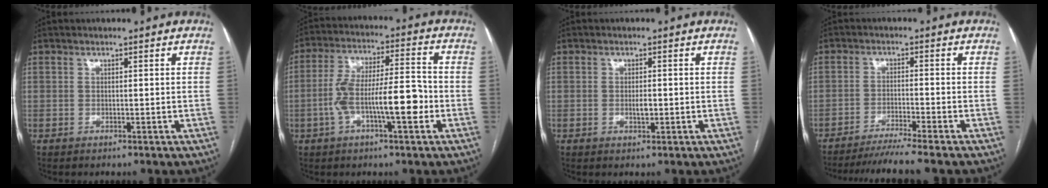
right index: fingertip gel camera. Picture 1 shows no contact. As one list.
[{"total": 11.7, "force": [-3.2, 2.2, 11.0], "torque": [-0.201, 0.021, -0.055]}, {"total": 1.8, "force": [-0.3, 0.7, 1.6], "torque": [-0.029, 0.000, -0.003]}, {"total": 8.2, "force": [-7.1, -1.8, 3.6], "torque": [-0.041, -0.025, -0.113]}]